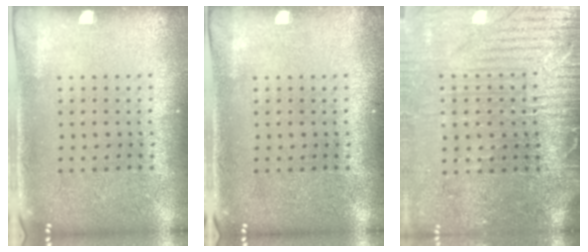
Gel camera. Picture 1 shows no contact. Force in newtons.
{"total": 0.7, "press": 0.7, "slide": 0.0}
{"total": 4.0, "press": 3.5, "slide": 1.8}